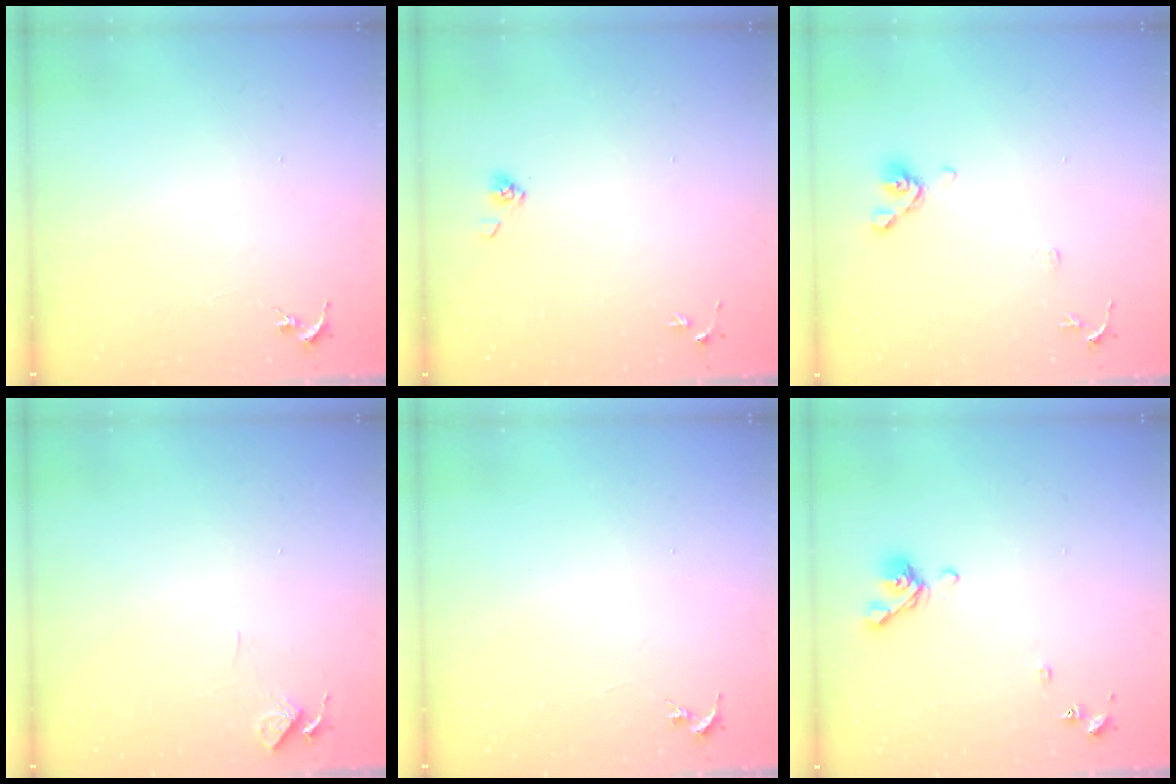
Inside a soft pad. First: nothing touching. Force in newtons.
{"total": 3.8, "press": 3.4, "slide": 1.7}
{"total": 8.3, "press": 8.0, "slide": 2.1}
{"total": 4.6, "press": 4.5, "slide": 0.4}
{"total": 0.0}
{"total": 8.6, "press": 8.4, "slide": 1.4}